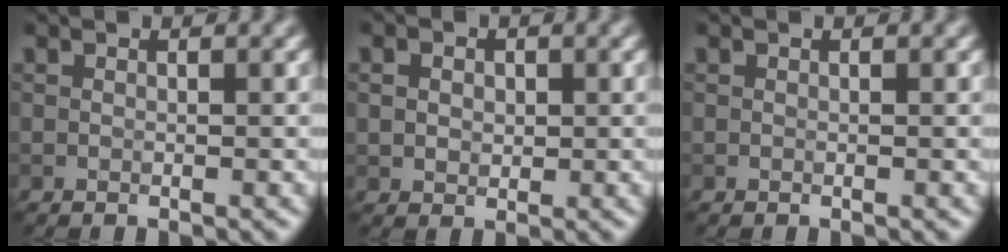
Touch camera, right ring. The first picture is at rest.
{"total": 2.5, "force": [0.7, 2.0, 1.3], "torque": [-0.026, 0.007, 0.010]}
{"total": 0.0}